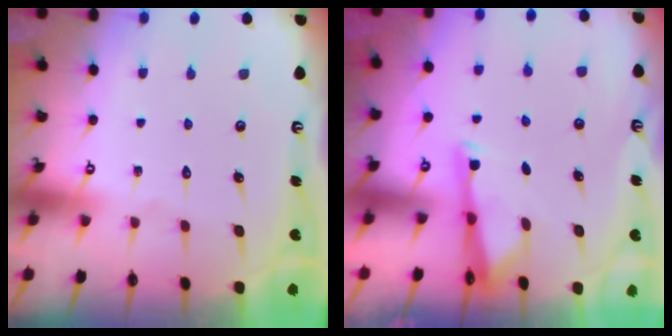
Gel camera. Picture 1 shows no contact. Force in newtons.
{"total": 3.3, "press": 3.3, "slide": 0.3}